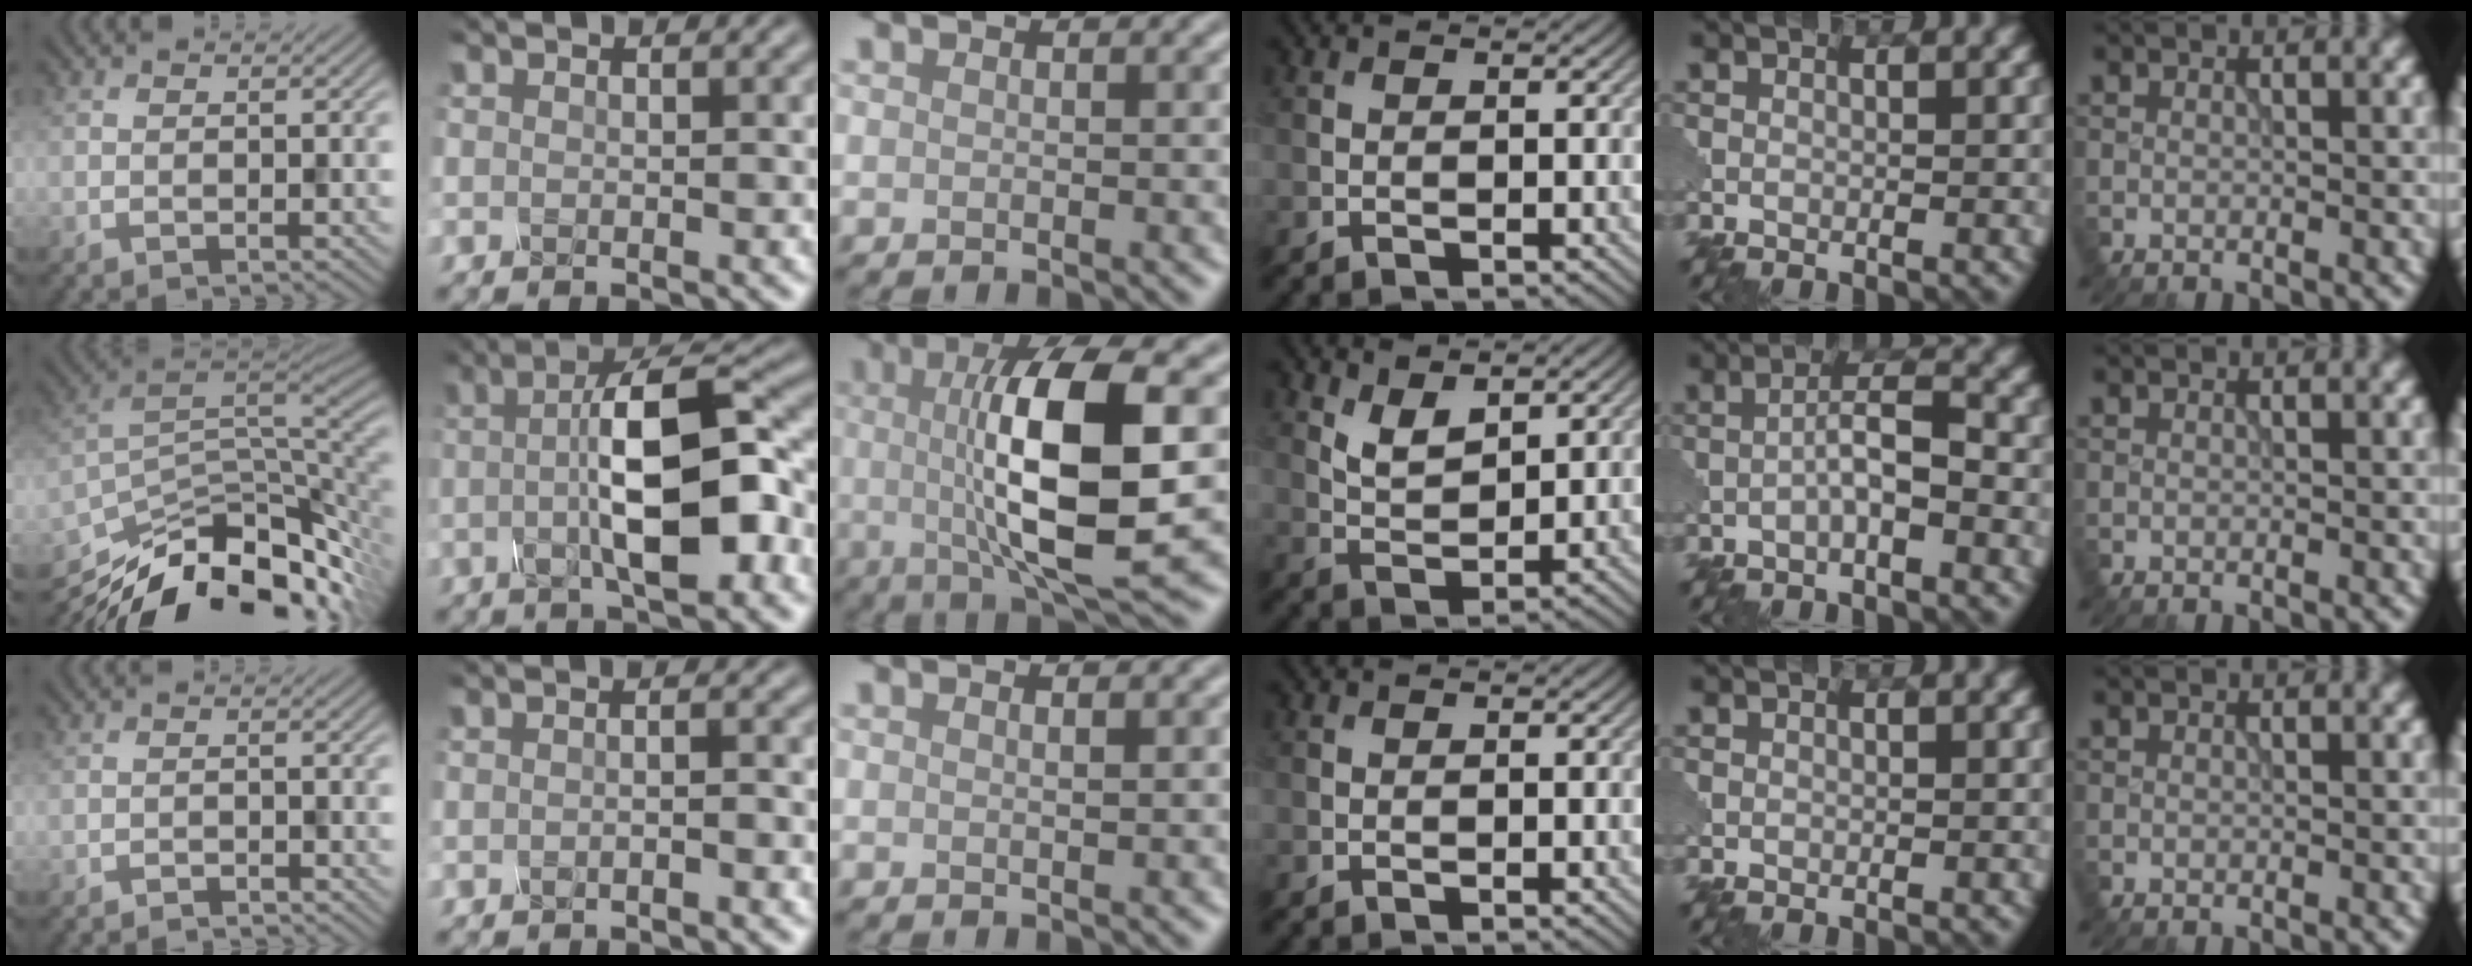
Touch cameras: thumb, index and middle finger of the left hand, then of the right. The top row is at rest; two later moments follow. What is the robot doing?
{"motion": "assemble", "object": "glue stick"}